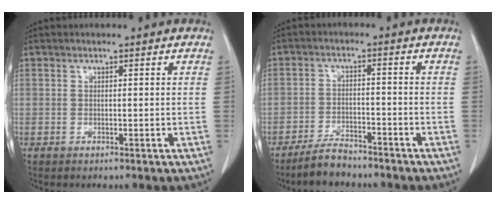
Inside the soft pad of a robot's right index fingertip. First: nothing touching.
{"total": 5.4, "force": [-4.8, 1.5, 1.9], "torque": [-0.040, -0.007, -0.085]}